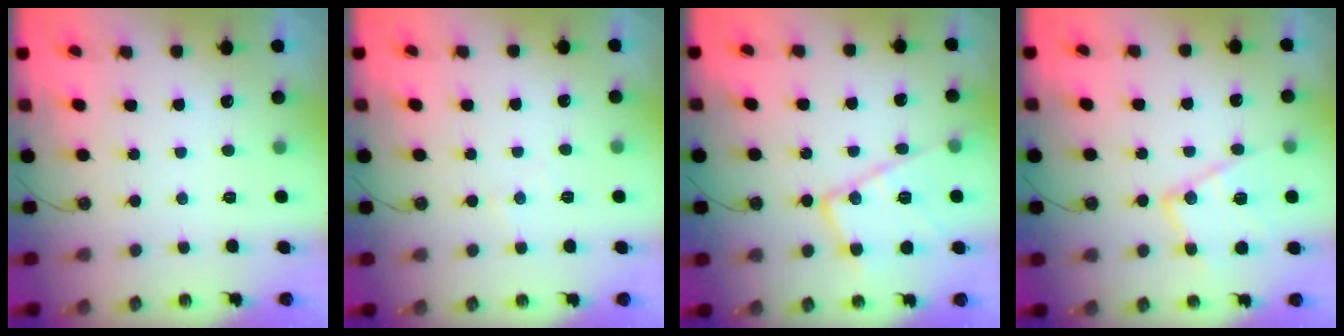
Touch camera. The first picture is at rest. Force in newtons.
{"total": 4.0, "press": 4.0, "slide": 0.5}
{"total": 16.4, "press": 16.3, "slide": 1.6}
{"total": 14.7, "press": 14.6, "slide": 1.3}